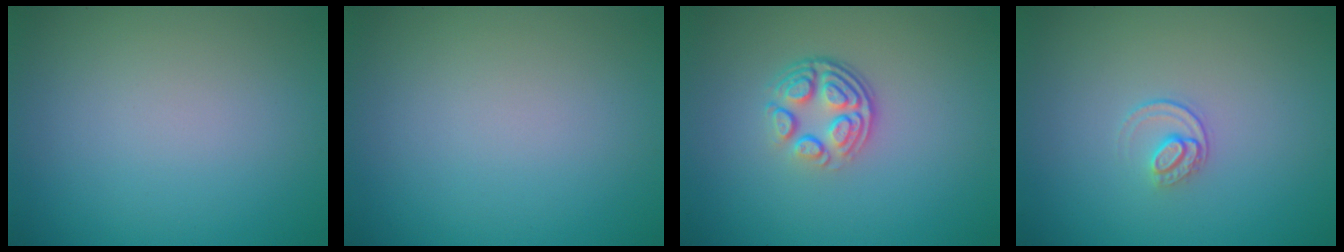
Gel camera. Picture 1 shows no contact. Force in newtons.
{"total": 0.0}
{"total": 4.0, "press": 2.7, "slide": 2.9}
{"total": 1.4, "press": 0.9, "slide": 1.0}